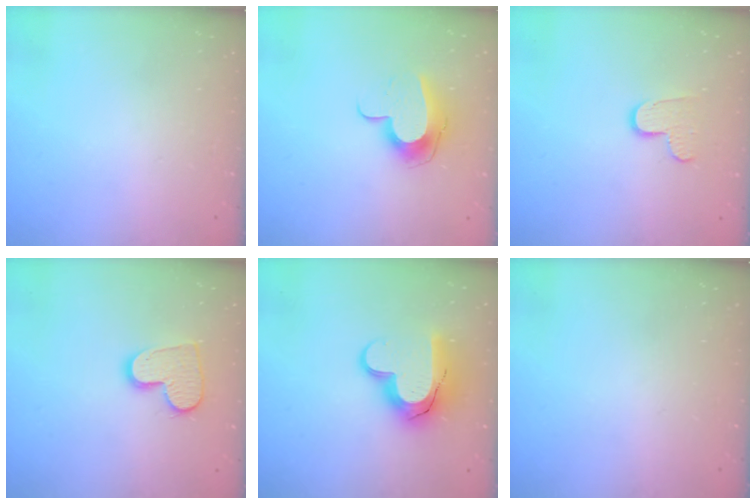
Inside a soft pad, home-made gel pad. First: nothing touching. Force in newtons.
{"total": 10.7, "press": 10.6, "slide": 0.7}
{"total": 8.3, "press": 8.3, "slide": 0.6}
{"total": 12.0, "press": 11.9, "slide": 0.8}
{"total": 15.2, "press": 15.1, "slide": 1.1}
{"total": 0.0}